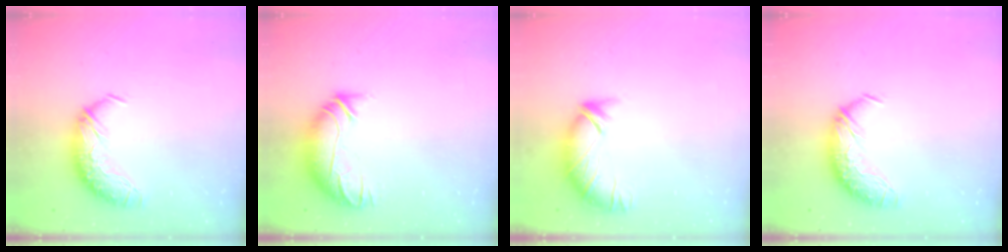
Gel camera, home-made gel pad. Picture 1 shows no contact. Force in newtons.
{"total": 3.4, "press": 2.1, "slide": 2.7}
{"total": 3.5, "press": 3.2, "slide": 1.3}
{"total": 0.0}